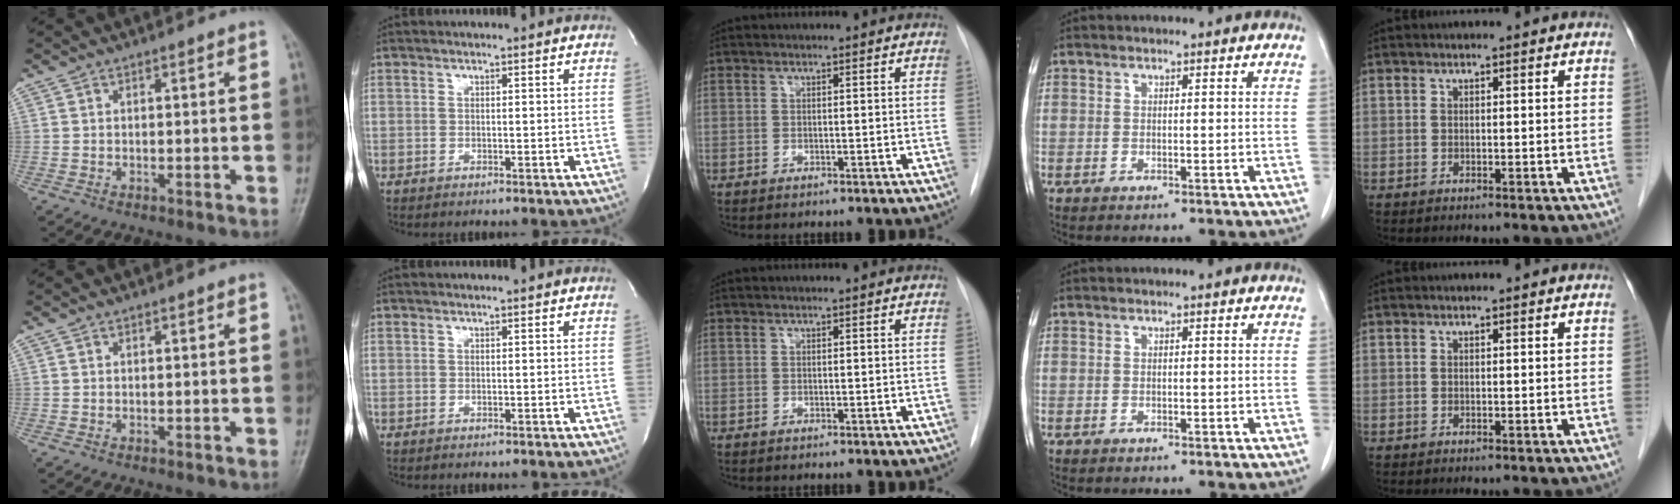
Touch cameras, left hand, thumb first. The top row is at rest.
{}